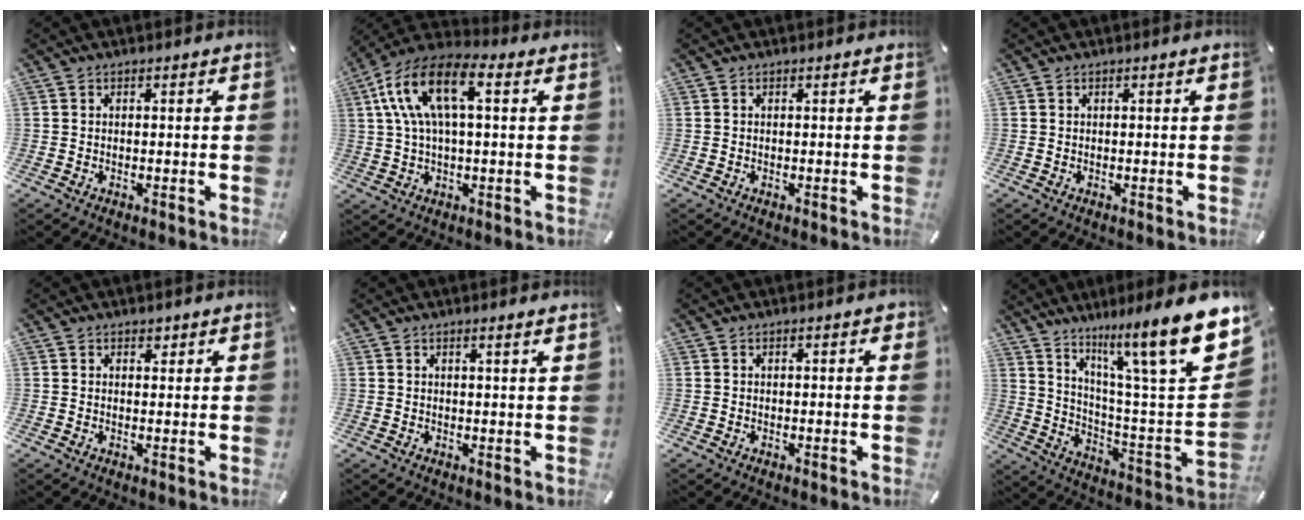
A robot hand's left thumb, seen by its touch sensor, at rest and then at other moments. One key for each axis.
{"total": 12.6, "fx": 3.8, "fy": 5.6, "fz": 10.7, "tx": -0.237, "ty": 0.000, "tz": 0.065}
{"total": 0.0}
{"total": 0.0}
{"total": 1.3, "fx": 0.7, "fy": 1.0, "fz": 0.3, "tx": 0.001, "ty": -0.001, "tz": 0.012}
{"total": 1.1, "fx": 0.8, "fy": -0.2, "fz": 0.8, "tx": -0.014, "ty": -0.002, "tz": 0.014}
{"total": 0.7, "fx": 0.2, "fy": 0.4, "fz": 0.5, "tx": -0.009, "ty": 0.004, "tz": 0.001}
{"total": 19.0, "fx": 13.0, "fy": 3.1, "fz": 13.6, "tx": -0.200, "ty": -0.103, "tz": 0.195}